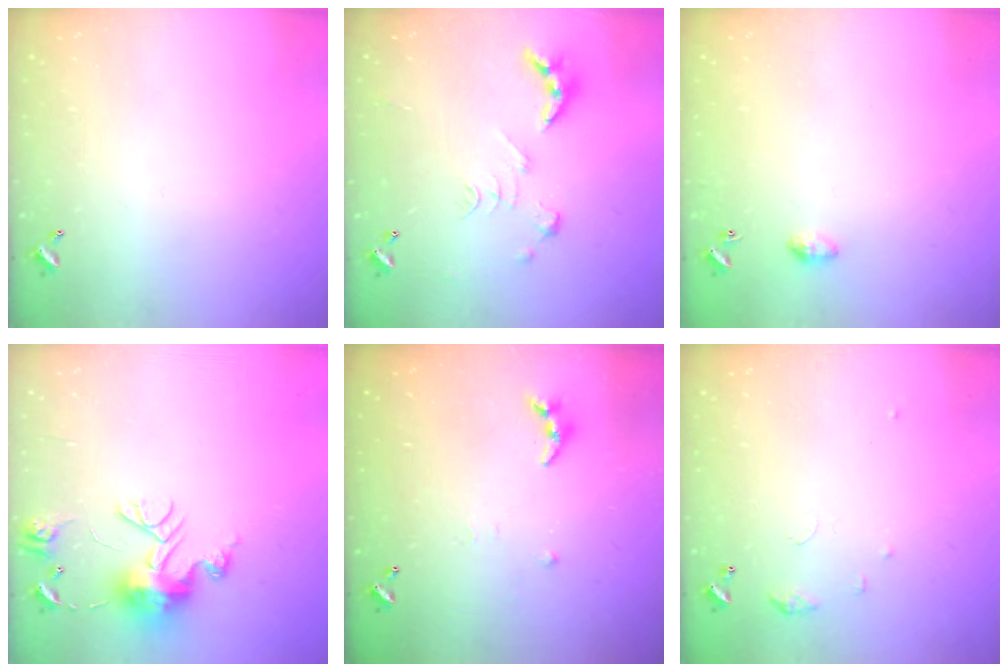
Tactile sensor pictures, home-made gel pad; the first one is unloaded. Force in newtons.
{"total": 2.6, "press": 1.9, "slide": 1.8}
{"total": 3.9, "press": 3.8, "slide": 0.6}
{"total": 10.7, "press": 10.7, "slide": 0.8}
{"total": 4.6, "press": 4.5, "slide": 0.5}
{"total": 5.1, "press": 5.0, "slide": 0.6}